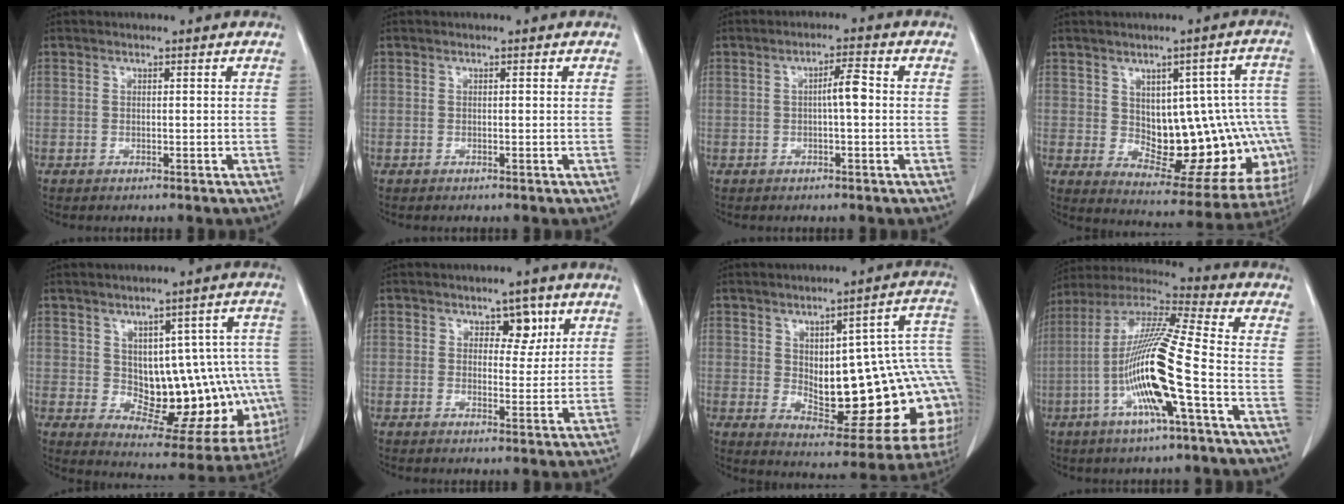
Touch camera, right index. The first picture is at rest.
{"total": 0.0}
{"total": 3.4, "force": [0.0, 0.4, 3.4], "torque": [-0.056, 0.006, -0.002]}
{"total": 18.4, "force": [-0.8, 8.8, 16.1], "torque": [-0.144, 0.034, 0.017]}
{"total": 17.9, "force": [-1.3, 9.0, 15.4], "torque": [-0.145, 0.029, 0.012]}
{"total": 3.9, "force": [1.9, 2.4, 2.5], "torque": [-0.023, 0.003, 0.028]}
{"total": 22.9, "force": [0.2, 7.3, 21.7], "torque": [-0.213, 0.028, 0.027]}
{"total": 16.8, "force": [-4.6, 0.2, 16.1], "torque": [-0.322, -0.002, -0.096]}